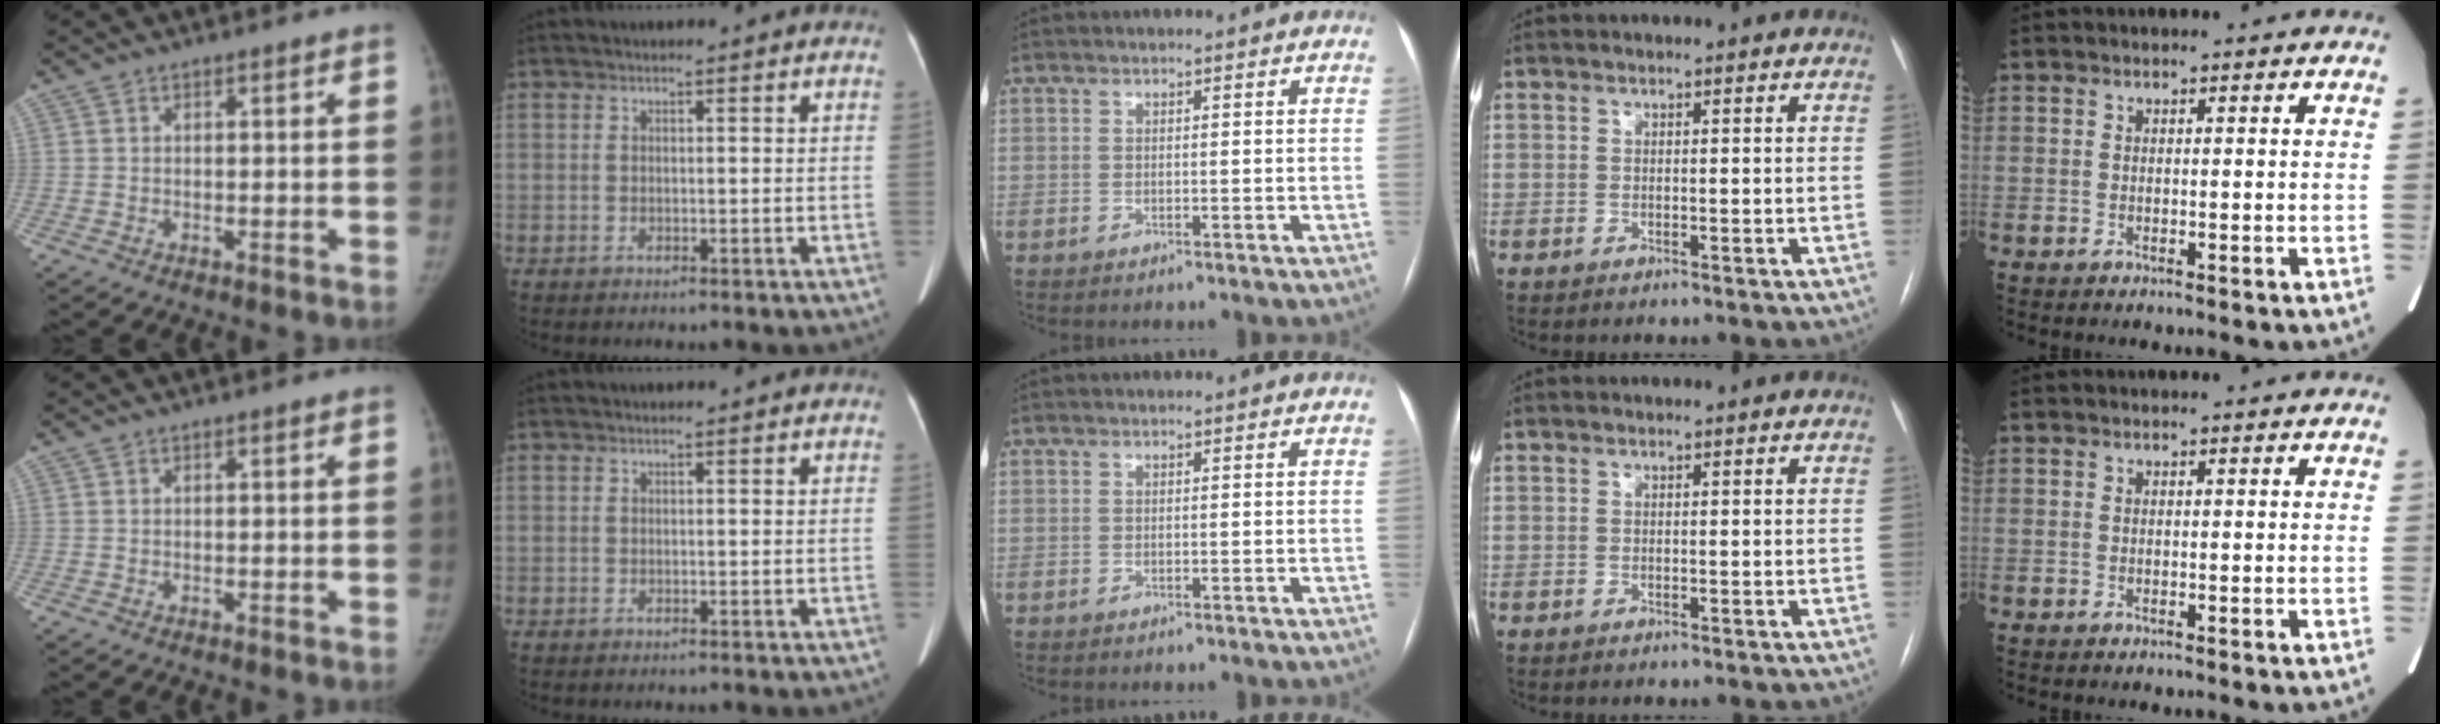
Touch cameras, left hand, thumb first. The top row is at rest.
{}